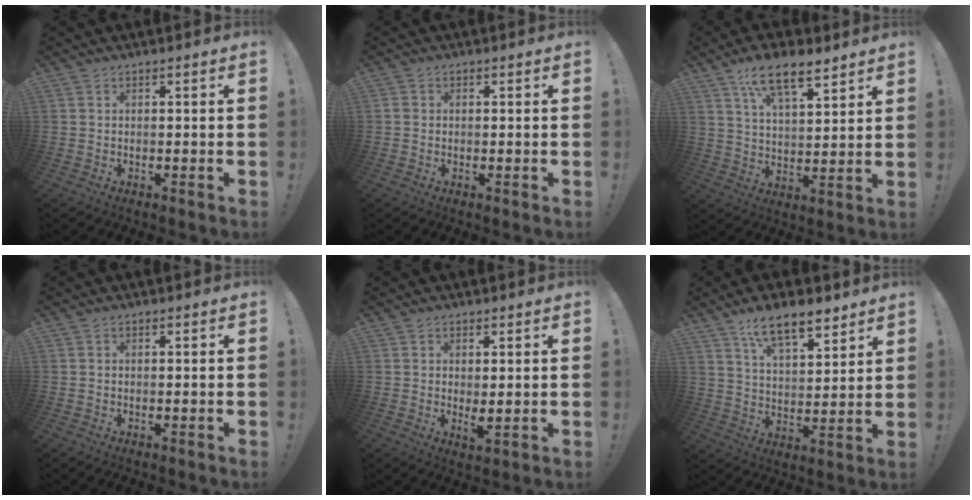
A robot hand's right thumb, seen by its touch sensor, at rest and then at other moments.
{"total": 1.2, "force": [0.0, 1.1, 0.5], "torque": [-0.011, 0.005, 0.001]}
{"total": 12.3, "force": [8.4, 4.4, 7.7], "torque": [-0.131, -0.040, 0.149]}
{"total": 0.0}
{"total": 3.3, "force": [0.7, 1.3, 3.0], "torque": [-0.045, -0.006, 0.015]}
{"total": 11.9, "force": [8.6, 4.3, 7.0], "torque": [-0.113, -0.049, 0.152]}